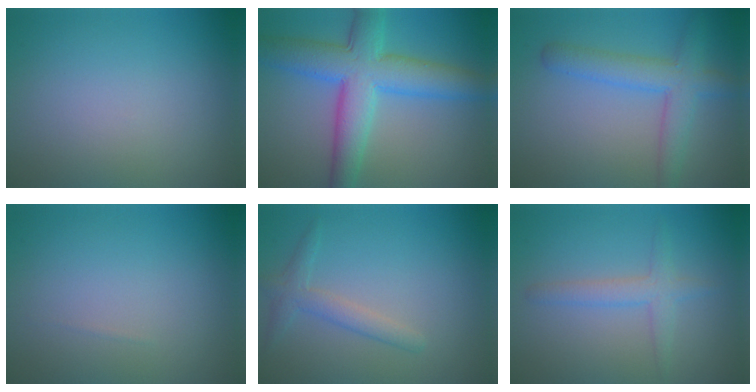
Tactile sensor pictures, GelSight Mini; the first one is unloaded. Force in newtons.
{"total": 8.6, "press": 8.6, "slide": 0.1}
{"total": 4.5, "press": 4.5, "slide": 0.1}
{"total": 0.0}
{"total": 2.1, "press": 2.1, "slide": 0.1}
{"total": 2.3, "press": 2.3, "slide": 0.1}